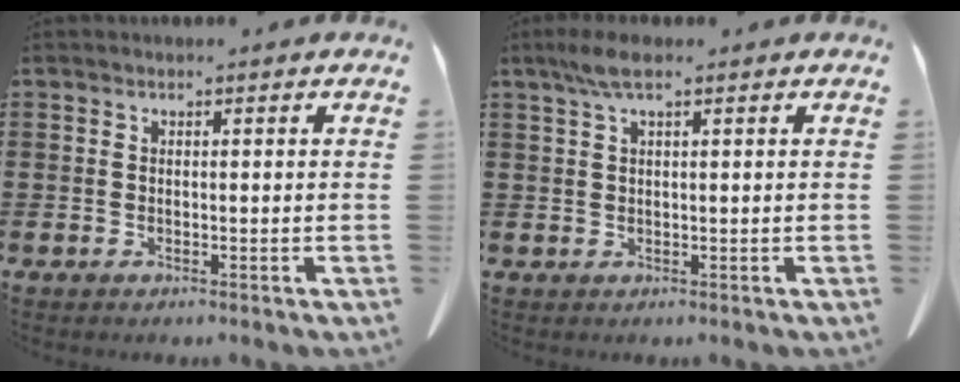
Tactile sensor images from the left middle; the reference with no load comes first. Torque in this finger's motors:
{"motor_torque": [0.67, -0.30, 0.07, 0.08]}